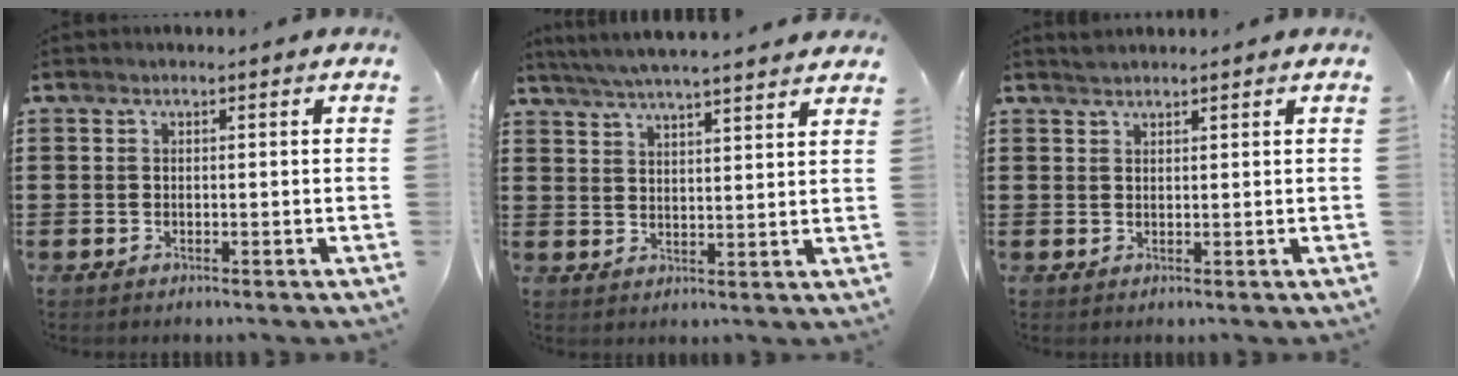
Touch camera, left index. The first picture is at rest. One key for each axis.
{"total": 5.0, "fx": 4.8, "fy": -0.4, "fz": 1.5, "tx": -0.045, "ty": -0.022, "tz": 0.084}
{"total": 1.4, "fx": 1.4, "fy": 0.1, "fz": 0.2, "tx": -0.005, "ty": 0.001, "tz": 0.026}